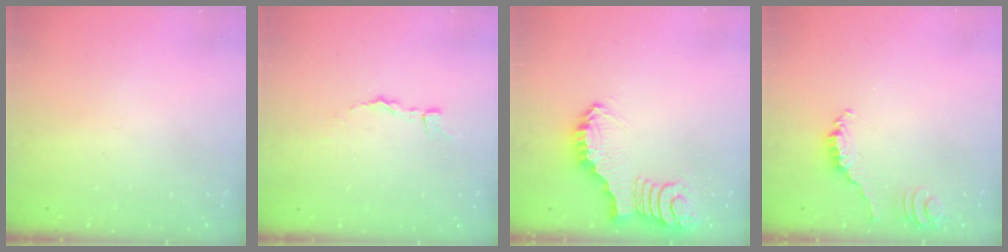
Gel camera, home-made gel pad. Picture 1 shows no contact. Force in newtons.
{"total": 2.5, "press": 2.5, "slide": 0.1}
{"total": 1.9, "press": 1.8, "slide": 0.3}
{"total": 2.3, "press": 2.3, "slide": 0.2}